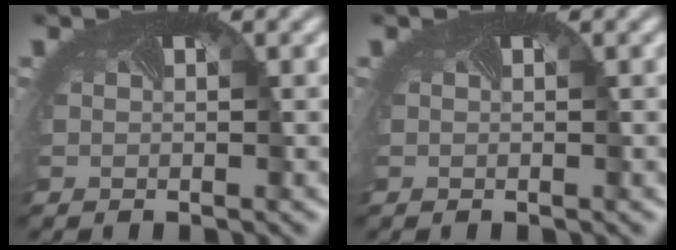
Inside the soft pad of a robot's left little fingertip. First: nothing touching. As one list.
[{"total": 0.0}]